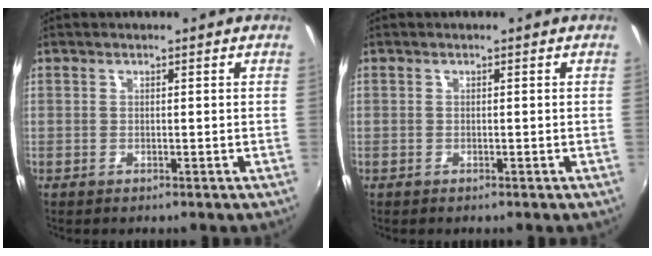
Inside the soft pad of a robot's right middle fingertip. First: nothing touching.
{"total": 0.0}